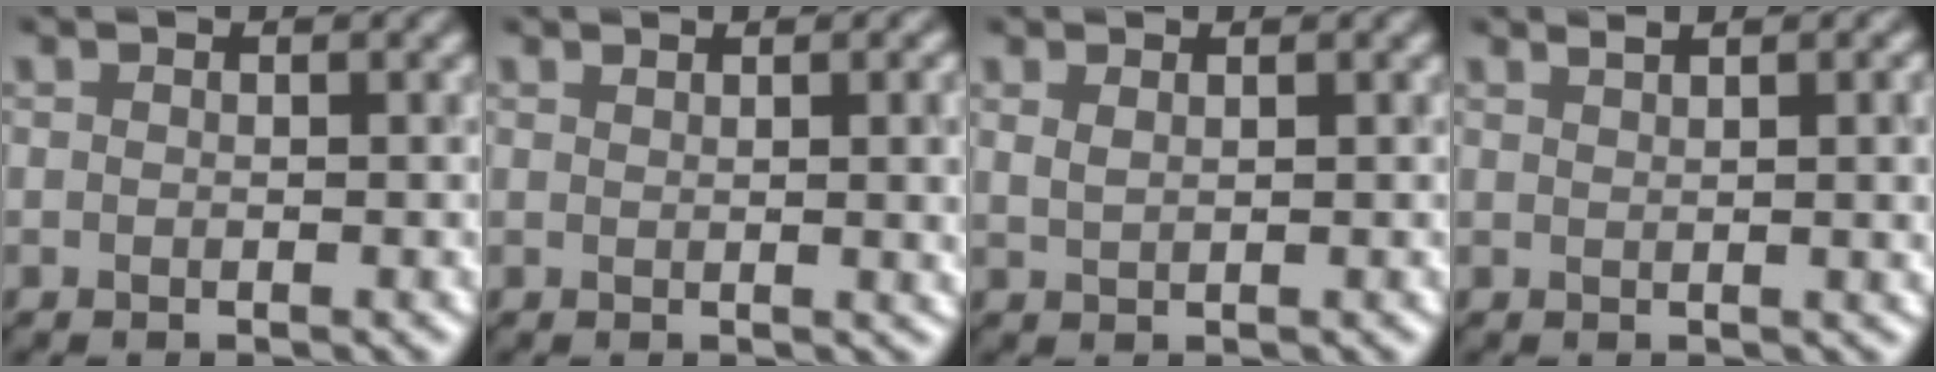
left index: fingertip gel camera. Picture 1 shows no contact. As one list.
[{"total": 4.2, "force": [0.9, 1.6, 3.8], "torque": [-0.022, 0.016, 0.015]}, {"total": 0.8, "force": [0.7, 0.2, 0.3], "torque": [-0.004, 0.005, 0.015]}, {"total": 5.3, "force": [2.0, 2.0, 4.5], "torque": [-0.025, 0.030, 0.008]}]